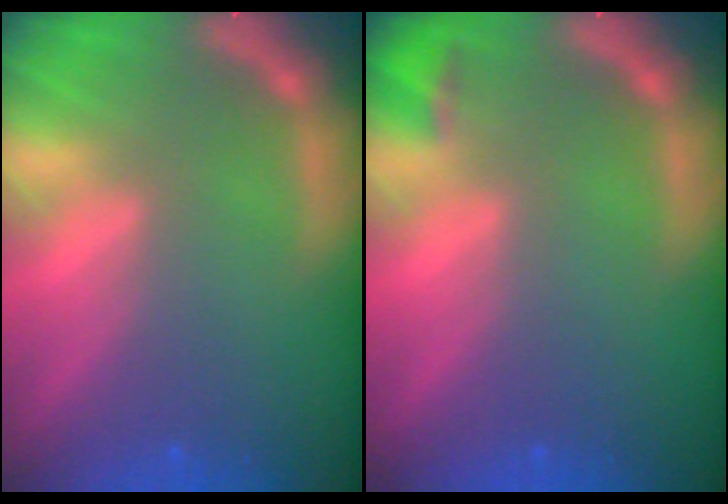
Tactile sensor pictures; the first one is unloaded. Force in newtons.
{"total": 1.4}